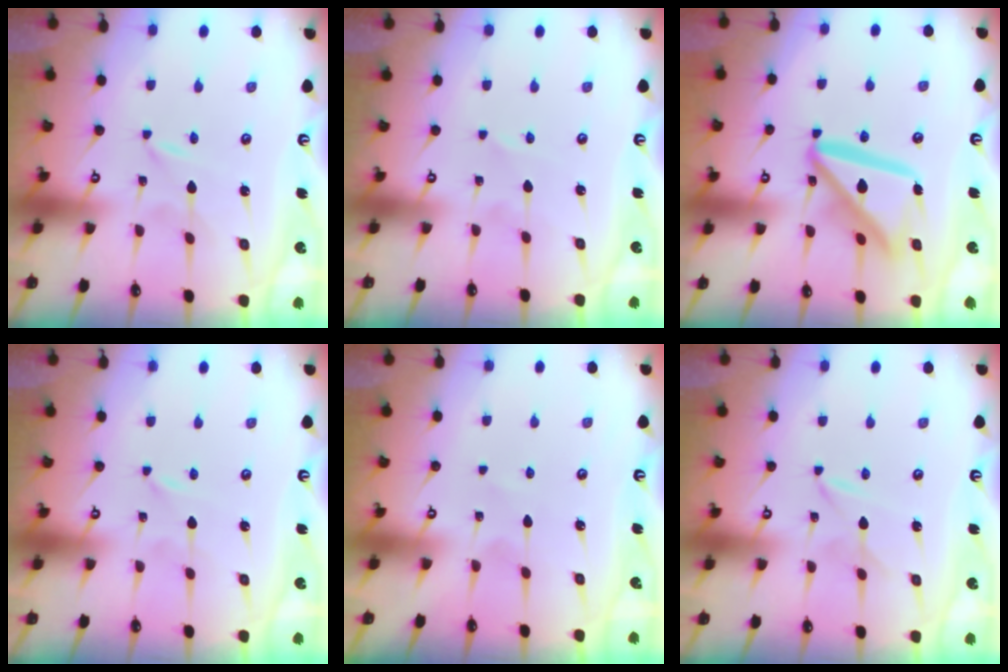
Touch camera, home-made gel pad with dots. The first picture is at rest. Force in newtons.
{"total": 2.0, "press": 2.0, "slide": 0.3}
{"total": 17.2, "press": 17.1, "slide": 1.8}
{"total": 0.0}
{"total": 1.9, "press": 1.8, "slide": 0.3}
{"total": 3.3, "press": 3.3, "slide": 0.4}